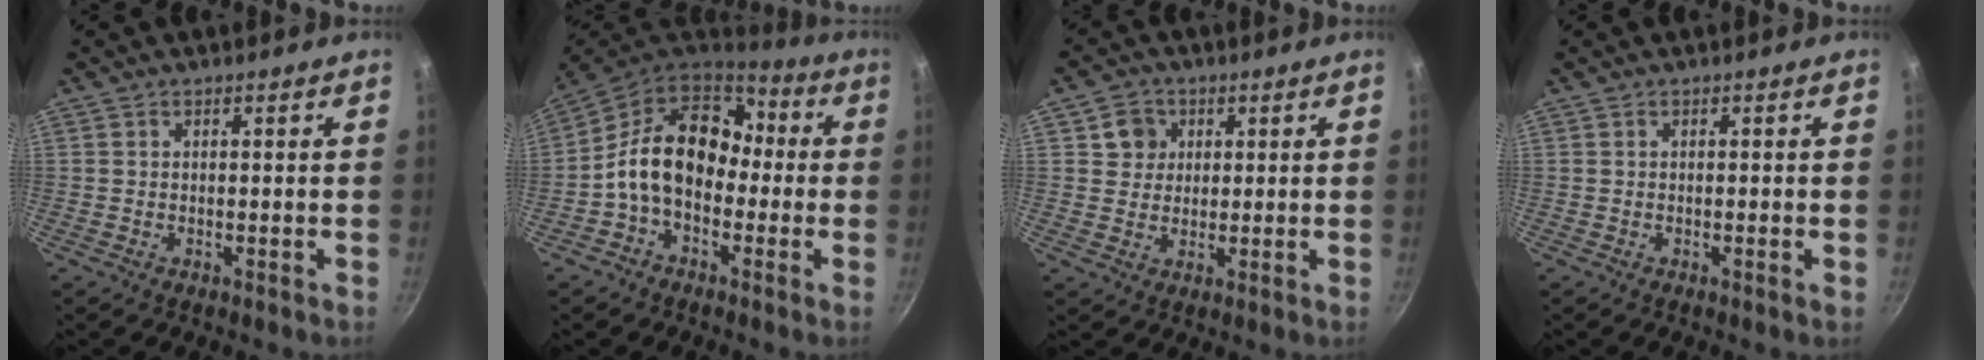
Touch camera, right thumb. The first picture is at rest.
{"total": 16.0, "force": [-0.9, 11.8, 10.8], "torque": [-0.149, 0.047, -0.036]}
{"total": 5.1, "force": [1.5, 4.7, 1.2], "torque": [0.018, 0.002, 0.021]}
{"total": 0.6, "force": [-0.3, -0.1, 0.6], "torque": [-0.009, -0.001, -0.007]}